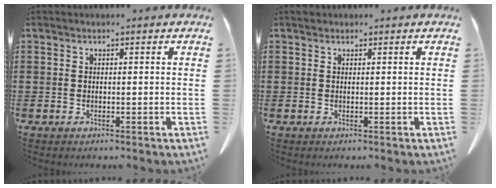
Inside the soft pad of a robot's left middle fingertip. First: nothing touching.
{"total": 0.6, "force": [0.4, 0.3, 0.1], "torque": [-0.003, 0.003, 0.008]}